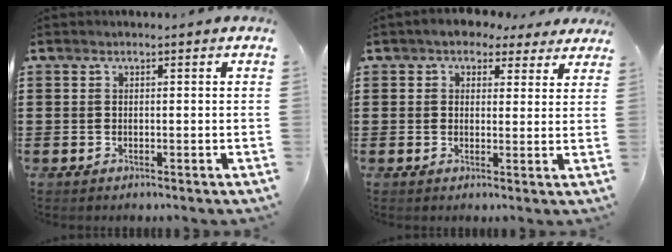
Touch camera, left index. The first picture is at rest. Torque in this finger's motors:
{"motor_torque": [2.14, 0.00, 0.56, 0.07]}